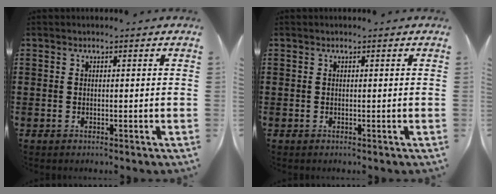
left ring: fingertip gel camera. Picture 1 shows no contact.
{"total": 0.0}